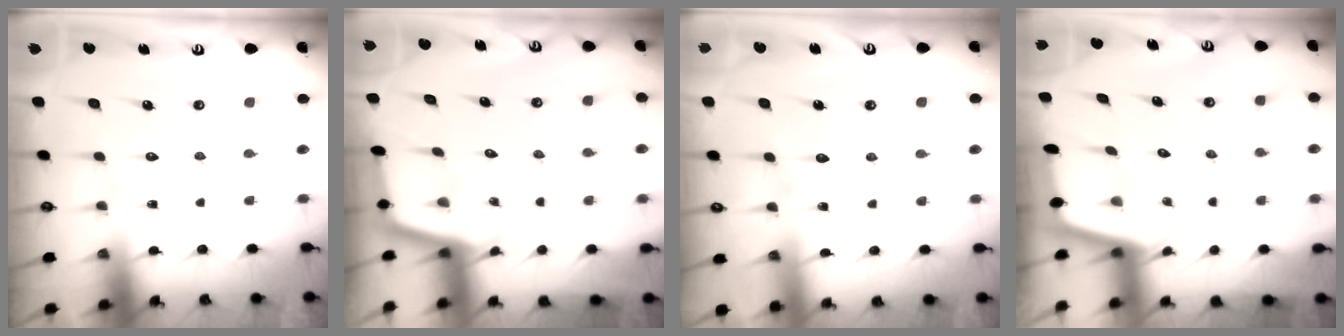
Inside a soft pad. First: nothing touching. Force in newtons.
{"total": 2.4, "press": 2.4, "slide": 0.1}
{"total": 6.1, "press": 6.0, "slide": 0.7}
{"total": 1.7, "press": 1.7, "slide": 0.0}